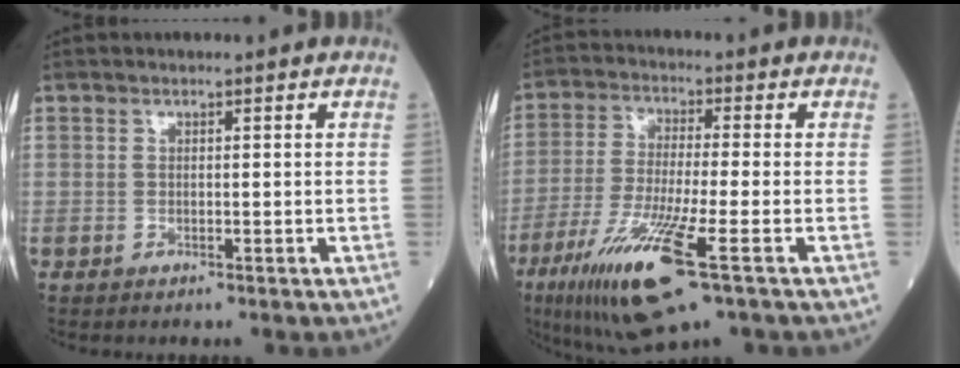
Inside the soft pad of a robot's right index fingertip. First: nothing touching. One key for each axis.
{"total": 14.0, "fx": -6.8, "fy": 1.1, "fz": 12.1, "tx": -0.246, "ty": -0.036, "tz": -0.118}